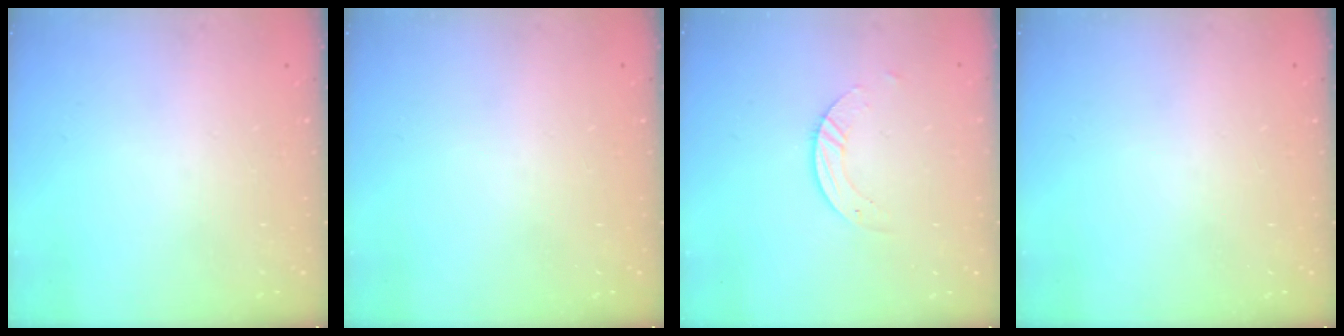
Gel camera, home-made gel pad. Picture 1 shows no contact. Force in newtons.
{"total": 0.0}
{"total": 3.4, "press": 3.4, "slide": 0.1}
{"total": 0.0}